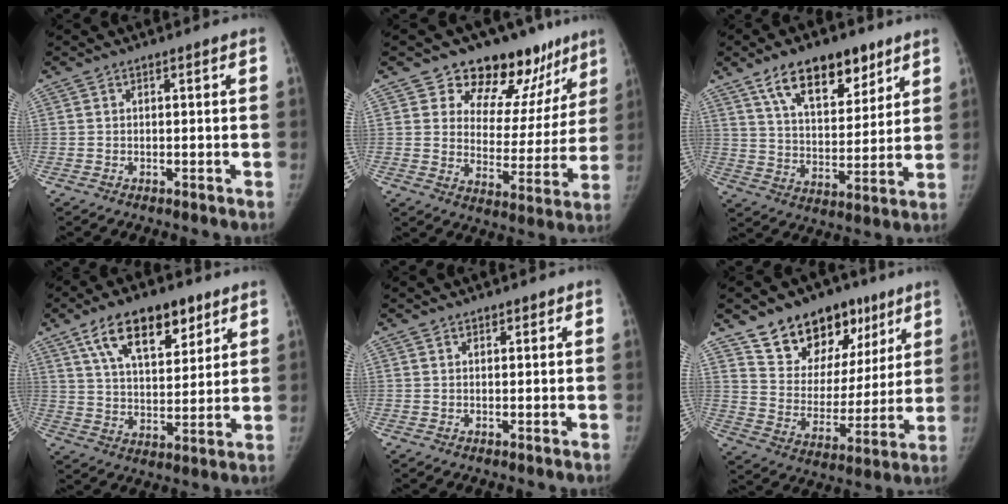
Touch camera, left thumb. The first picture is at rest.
{"total": 17.0, "force": [12.7, 9.1, 6.6], "torque": [-0.020, -0.085, 0.166]}
{"total": 15.7, "force": [9.8, 7.8, 9.5], "torque": [-0.108, -0.046, 0.168]}
{"total": 15.7, "force": [8.9, 7.7, 10.4], "torque": [-0.131, -0.033, 0.153]}
{"total": 1.1, "force": [0.8, 0.7, 0.2], "torque": [0.009, -0.005, 0.009]}
{"total": 19.7, "force": [12.5, 12.5, 8.7], "torque": [-0.073, -0.046, 0.204]}